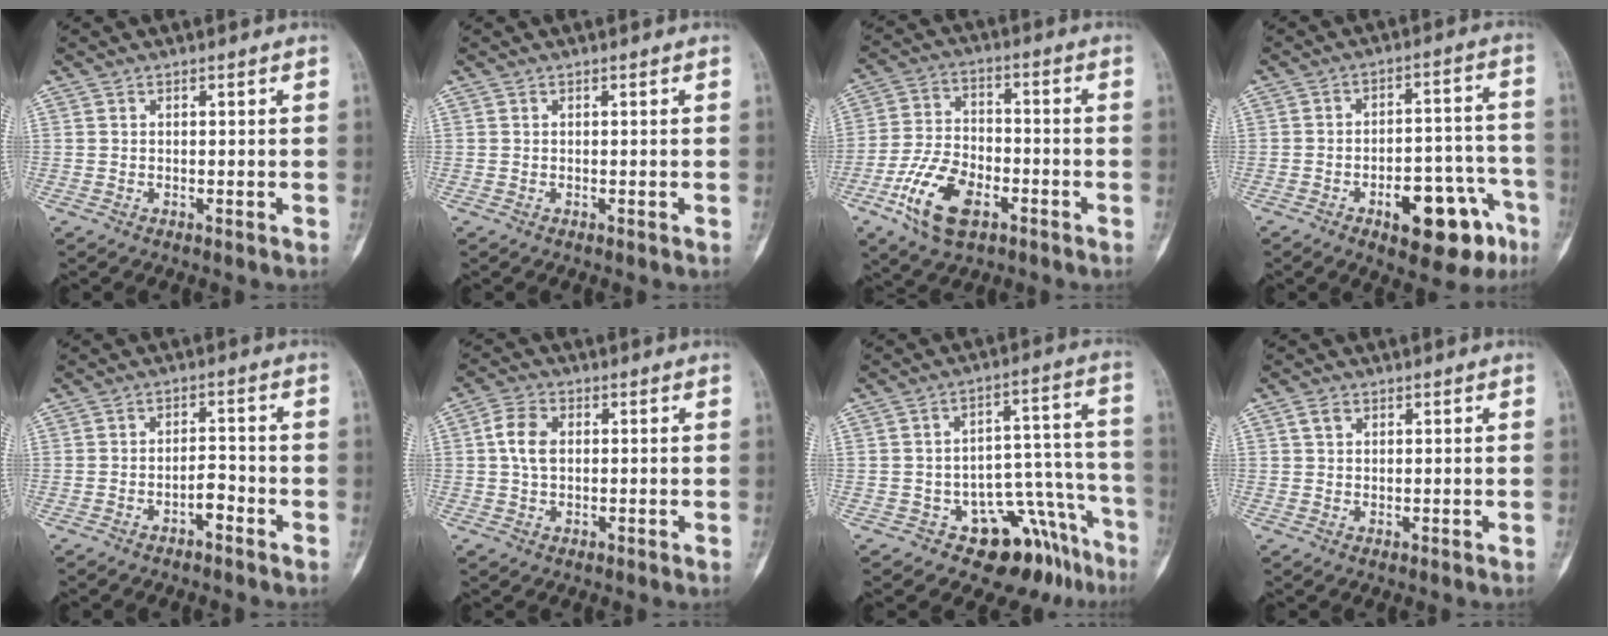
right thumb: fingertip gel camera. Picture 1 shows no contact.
{"total": 0.0}
{"total": 12.6, "force": [-6.0, 6.9, 8.7], "torque": [-0.164, 0.021, -0.112]}
{"total": 15.4, "force": [-7.6, 6.7, 11.6], "torque": [-0.125, 0.057, -0.095]}
{"total": 3.0, "force": [-1.8, 1.3, 2.0], "torque": [-0.023, 0.023, -0.033]}
{"total": 5.2, "force": [0.6, 3.5, 3.8], "torque": [-0.078, 0.008, 0.006]}
{"total": 12.7, "force": [-9.2, 6.8, 5.7], "torque": [-0.008, 0.120, -0.129]}
{"total": 1.9, "force": [1.0, 1.3, 1.0], "torque": [-0.016, 0.000, 0.018]}